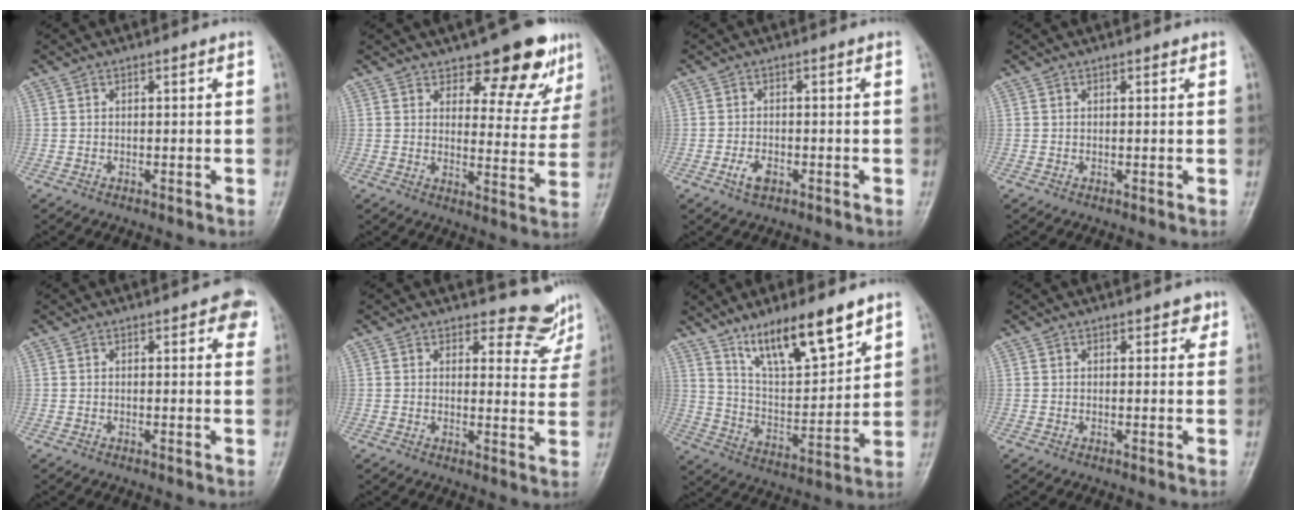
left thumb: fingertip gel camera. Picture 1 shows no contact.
{"total": 13.0, "force": [9.2, 5.5, 7.3], "torque": [-0.043, -0.060, 0.119]}
{"total": 2.8, "force": [-1.3, 1.6, 1.9], "torque": [-0.038, 0.002, -0.022]}
{"total": 0.9, "force": [0.6, 0.4, 0.4], "torque": [-0.006, -0.003, 0.006]}
{"total": 3.7, "force": [1.9, 1.6, 2.8], "torque": [-0.012, -0.003, 0.013]}
{"total": 6.9, "force": [6.6, 2.2, 0.2], "torque": [0.026, -0.064, 0.067]}
{"total": 15.7, "force": [10.8, 4.4, 10.6], "torque": [-0.156, -0.058, 0.202]}
{"total": 2.2, "force": [1.5, 1.3, 1.1], "torque": [0.008, -0.005, 0.014]}